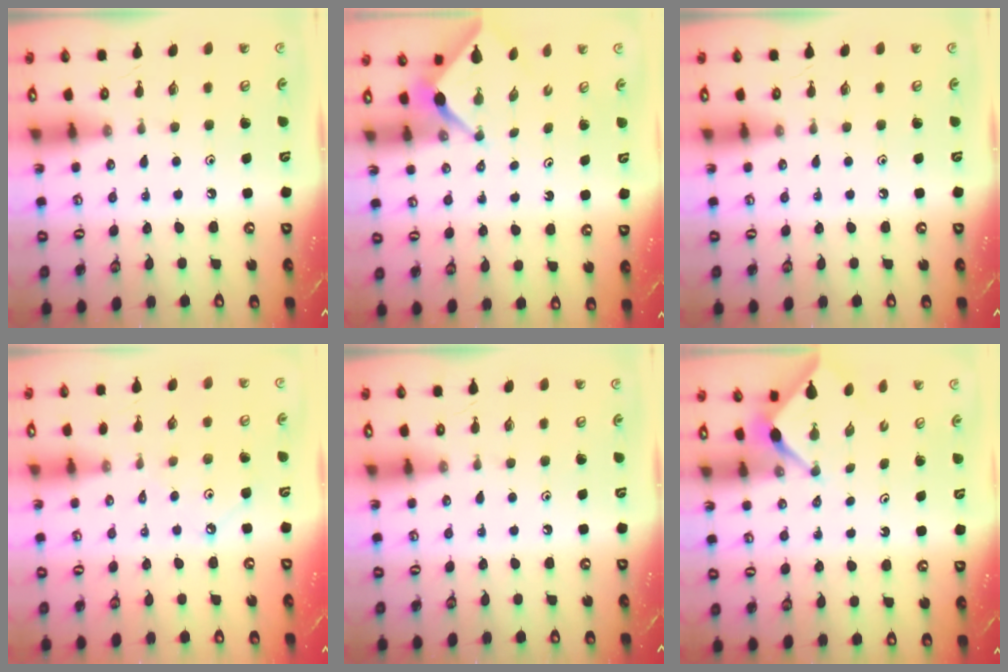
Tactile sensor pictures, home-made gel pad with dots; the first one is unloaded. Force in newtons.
{"total": 2.4, "press": 2.4, "slide": 0.3}
{"total": 0.0}
{"total": 3.1, "press": 3.1, "slide": 0.1}
{"total": 0.0}
{"total": 3.0, "press": 2.9, "slide": 0.4}